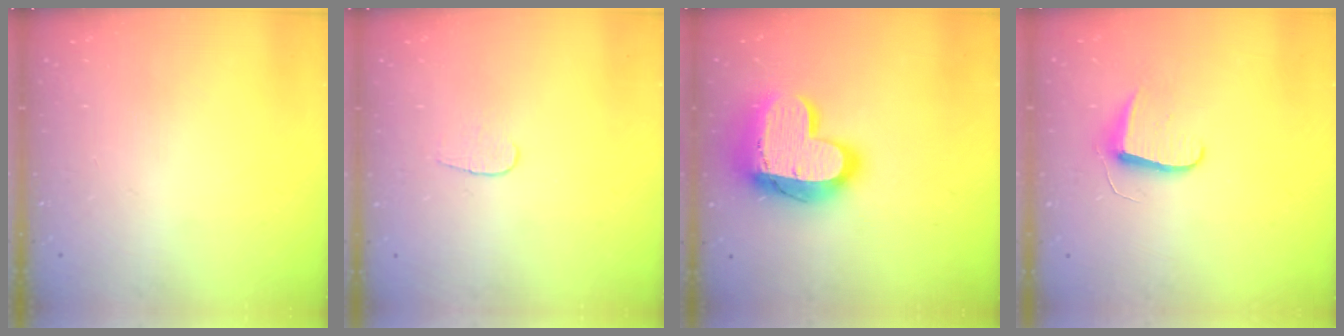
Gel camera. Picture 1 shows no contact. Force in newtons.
{"total": 3.8, "press": 3.8, "slide": 0.4}
{"total": 19.7, "press": 19.7, "slide": 1.4}
{"total": 7.1, "press": 7.1, "slide": 0.7}